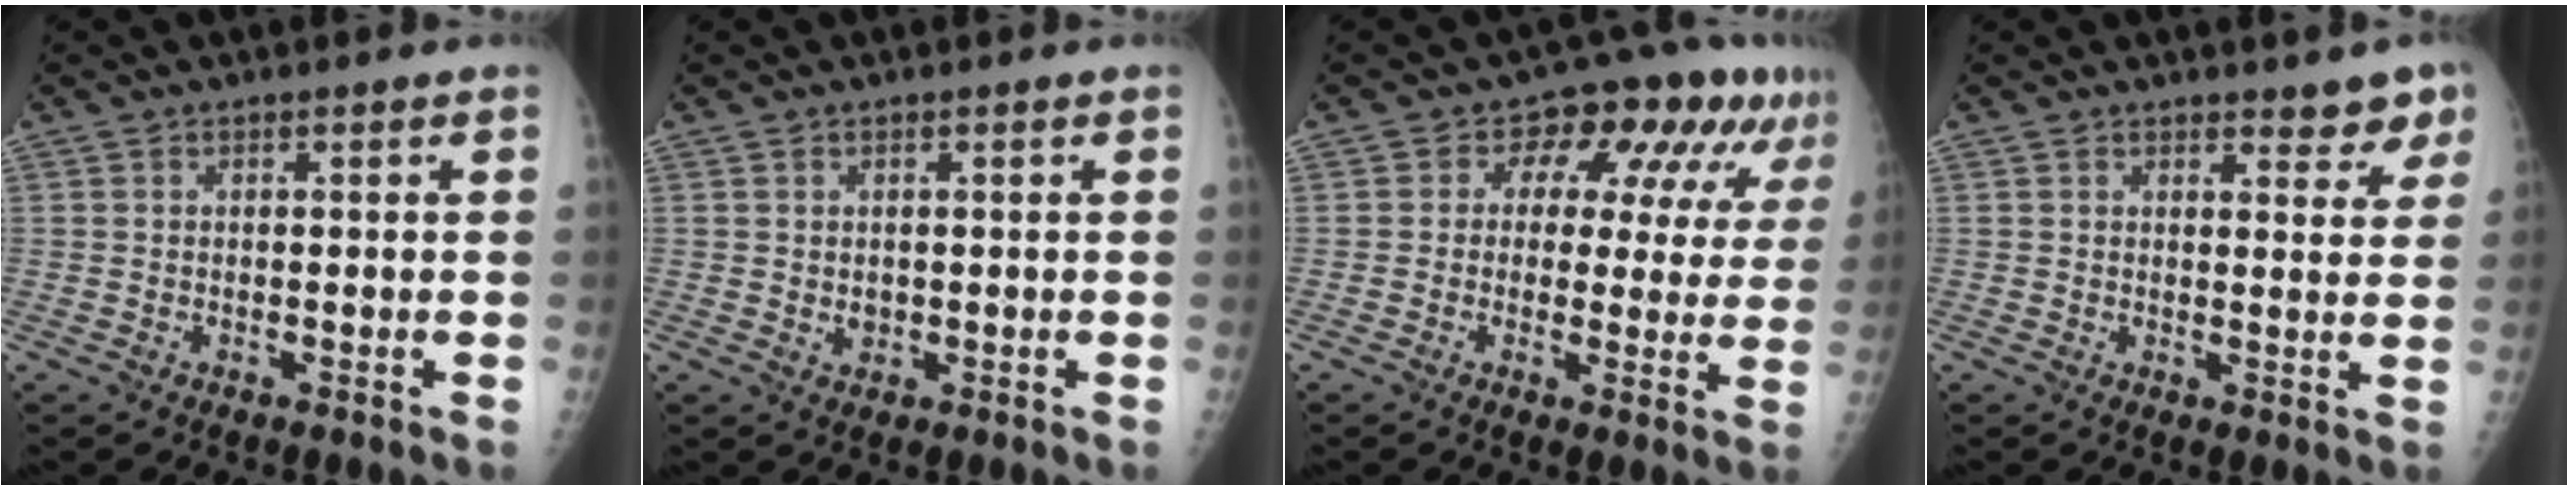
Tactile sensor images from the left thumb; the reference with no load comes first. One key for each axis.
{"total": 1.5, "fx": 0.0, "fy": 1.2, "fz": 0.8, "tx": -0.006, "ty": -0.001, "tz": 0.005}
{"total": 12.4, "fx": 5.3, "fy": 7.6, "fz": 8.3, "tx": -0.058, "ty": 0.008, "tz": 0.062}
{"total": 4.4, "fx": 3.5, "fy": 1.9, "fz": 2.0, "tx": 0.004, "ty": -0.020, "tz": 0.039}